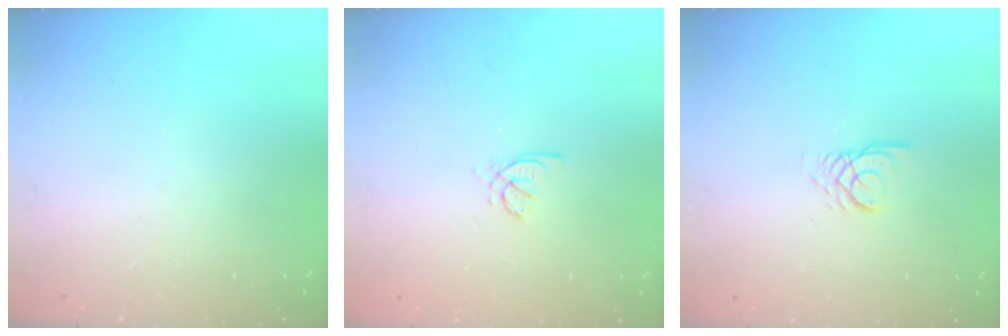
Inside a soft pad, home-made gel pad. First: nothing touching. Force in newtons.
{"total": 1.4, "press": 1.3, "slide": 0.4}
{"total": 3.1, "press": 3.0, "slide": 0.2}